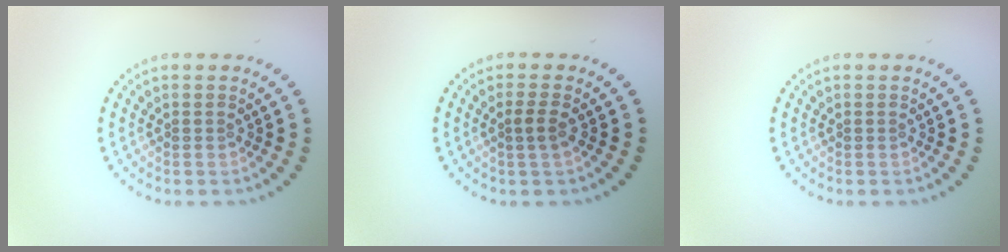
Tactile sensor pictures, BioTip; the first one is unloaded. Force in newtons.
{"total": 1.3, "press": 1.1, "slide": 0.8}
{"total": 0.0}